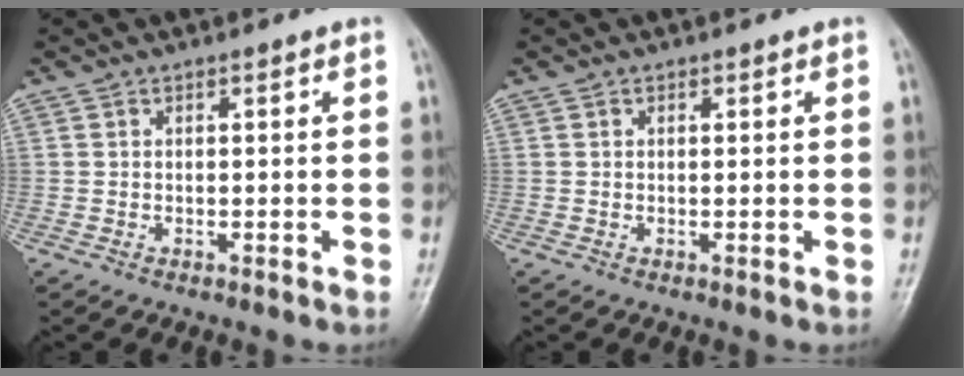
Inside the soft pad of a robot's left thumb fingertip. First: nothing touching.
{"total": 0.0}